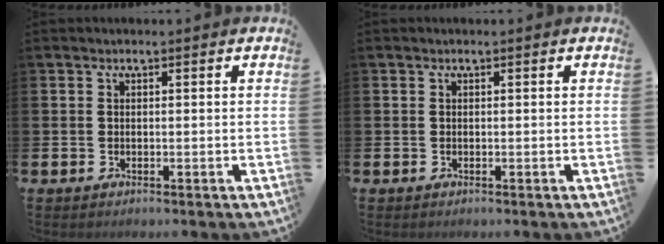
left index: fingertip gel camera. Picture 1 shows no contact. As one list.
[{"total": 0.0}]